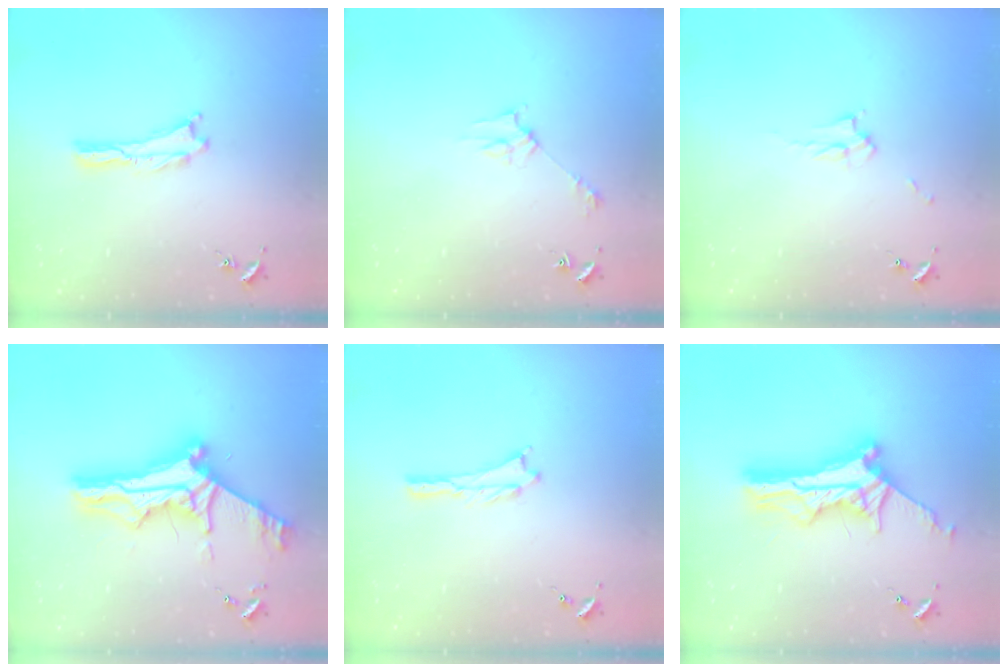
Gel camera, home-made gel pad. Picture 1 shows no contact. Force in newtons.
{"total": 2.8, "press": 2.8, "slide": 0.2}
{"total": 3.2, "press": 3.1, "slide": 0.5}
{"total": 11.7, "press": 11.6, "slide": 1.2}
{"total": 0.5, "press": 0.5, "slide": 0.2}
{"total": 12.2, "press": 12.1, "slide": 1.1}